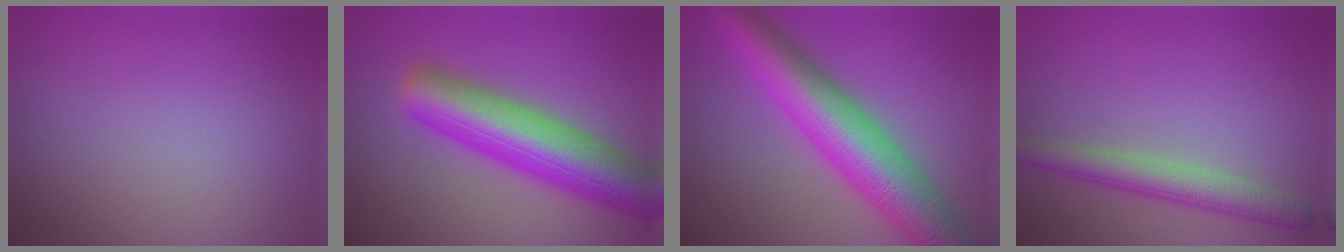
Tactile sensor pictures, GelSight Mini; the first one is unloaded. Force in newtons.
{"total": 9.8, "press": 9.8, "slide": 0.3}
{"total": 10.8, "press": 10.8, "slide": 0.0}
{"total": 3.8, "press": 3.8, "slide": 0.3}